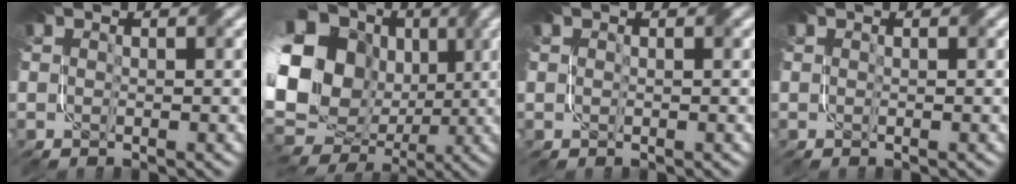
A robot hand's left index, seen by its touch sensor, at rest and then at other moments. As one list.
[{"total": 18.4, "force": [-0.7, 14.4, 11.4], "torque": [-0.233, -0.001, -0.008]}, {"total": 0.0}, {"total": 0.0}]